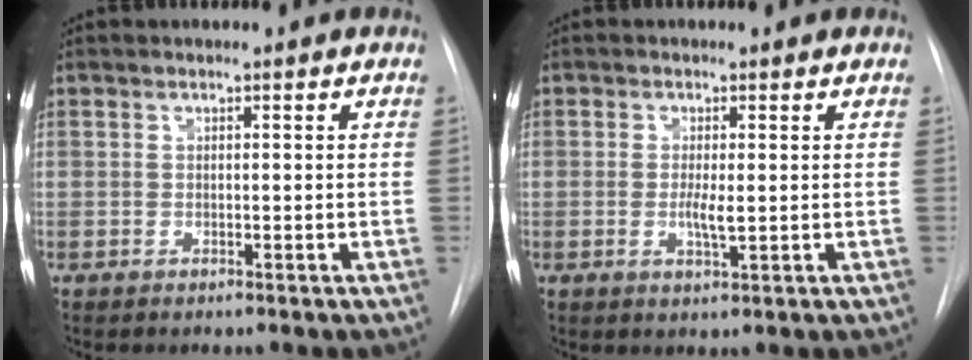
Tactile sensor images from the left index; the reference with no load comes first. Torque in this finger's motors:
{"motor_torque": [0.74, 0.09, 0.05, 0.02]}